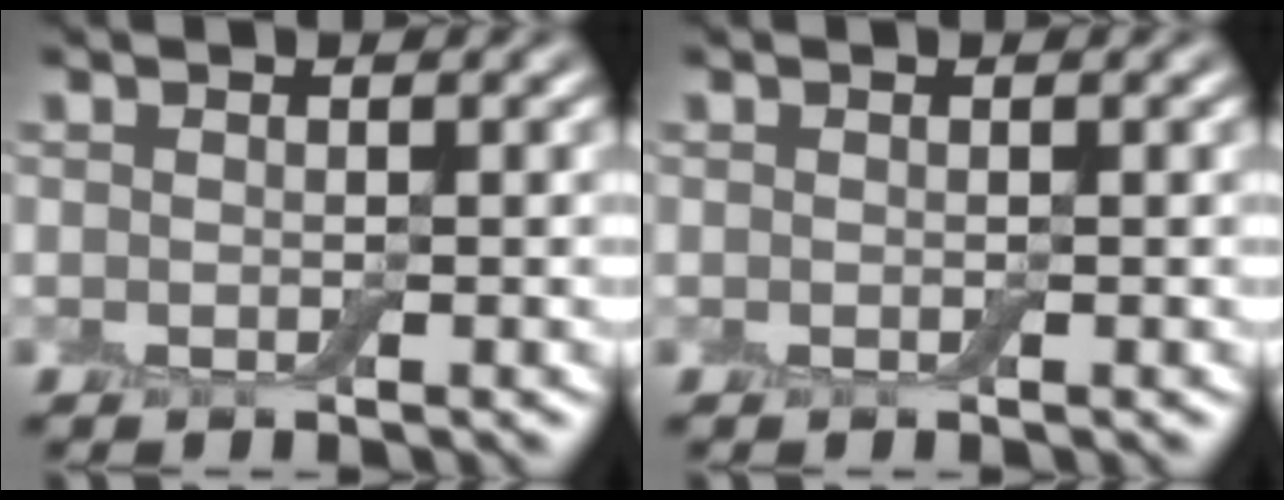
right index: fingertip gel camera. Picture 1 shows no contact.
{"total": 0.0}